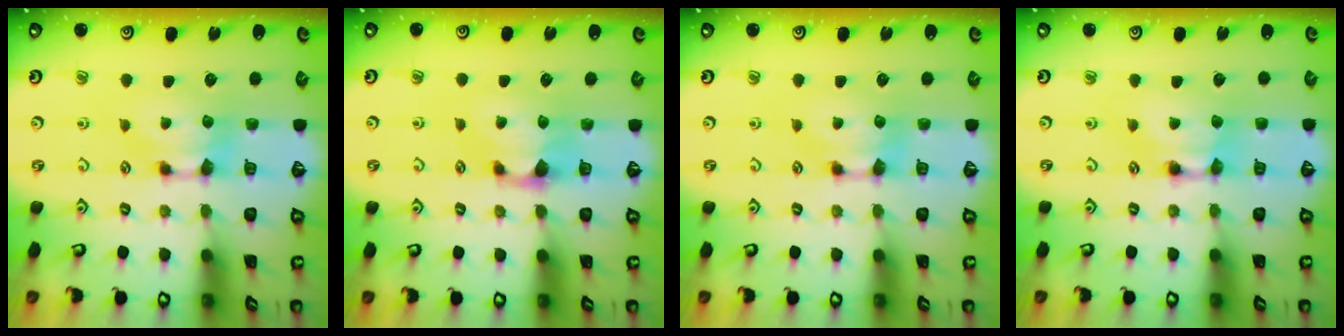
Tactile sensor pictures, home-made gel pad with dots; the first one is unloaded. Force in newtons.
{"total": 1.0, "press": 0.3, "slide": 0.9}
{"total": 0.0}
{"total": 1.9, "press": 1.9, "slide": 0.1}